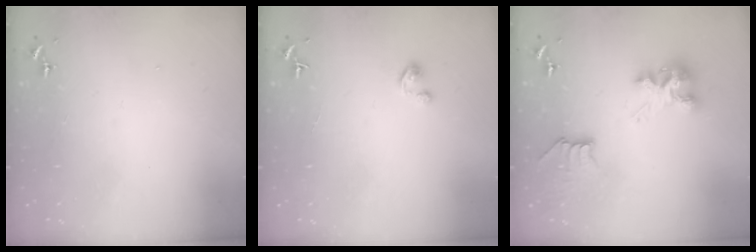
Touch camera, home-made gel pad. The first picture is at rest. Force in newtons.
{"total": 2.6, "press": 2.6, "slide": 0.2}
{"total": 7.7, "press": 7.7, "slide": 0.1}